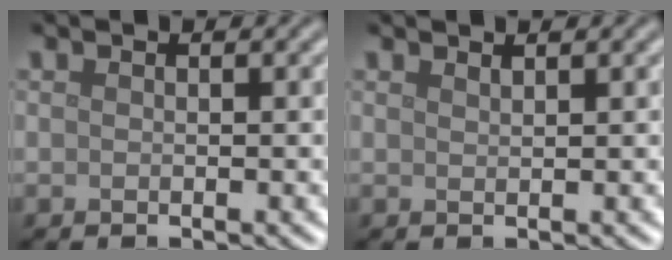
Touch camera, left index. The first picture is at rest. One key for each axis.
{"total": 0.6, "fx": 0.6, "fy": 0.1, "fz": 0.2, "tx": 0.001, "ty": -0.001, "tz": 0.013}